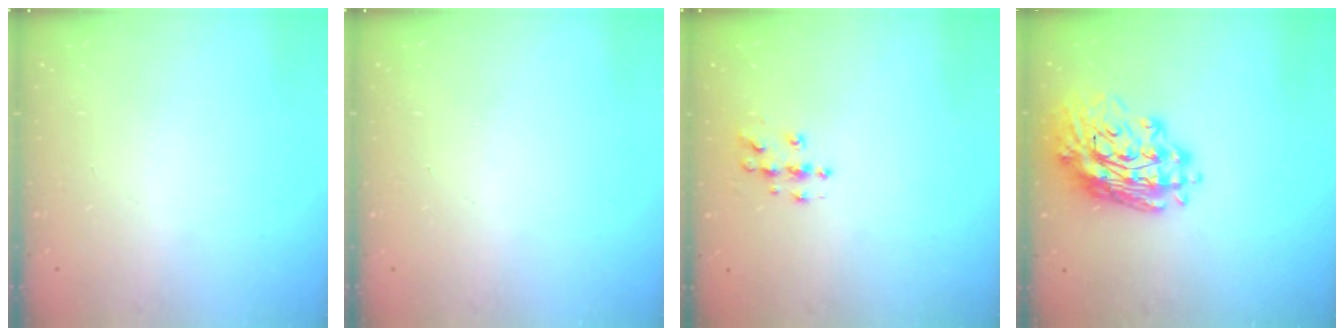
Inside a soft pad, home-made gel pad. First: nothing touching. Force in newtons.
{"total": 0.0}
{"total": 5.9, "press": 5.9, "slide": 0.2}
{"total": 18.1, "press": 17.6, "slide": 4.0}